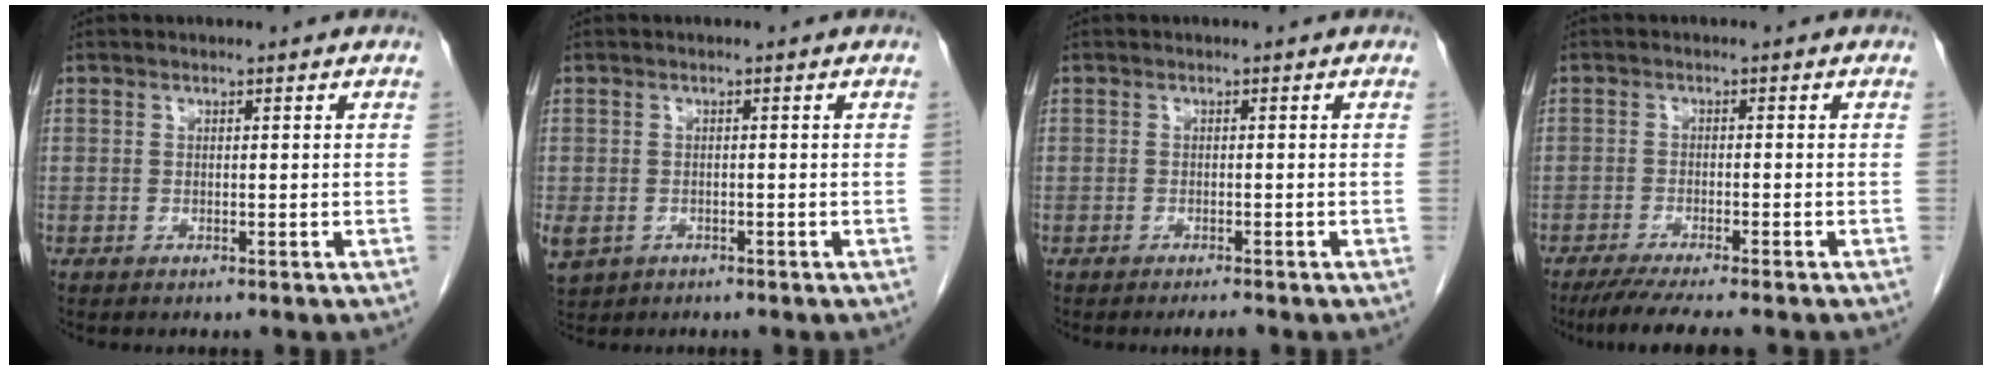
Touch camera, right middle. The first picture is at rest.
{"total": 5.4, "force": [-2.5, 4.4, 2.1], "torque": [-0.056, -0.005, -0.033]}
{"total": 1.3, "force": [-1.1, -0.1, 0.7], "torque": [-0.015, -0.005, -0.014]}
{"total": 7.5, "force": [-6.2, -0.2, 4.1], "torque": [-0.059, -0.022, -0.098]}